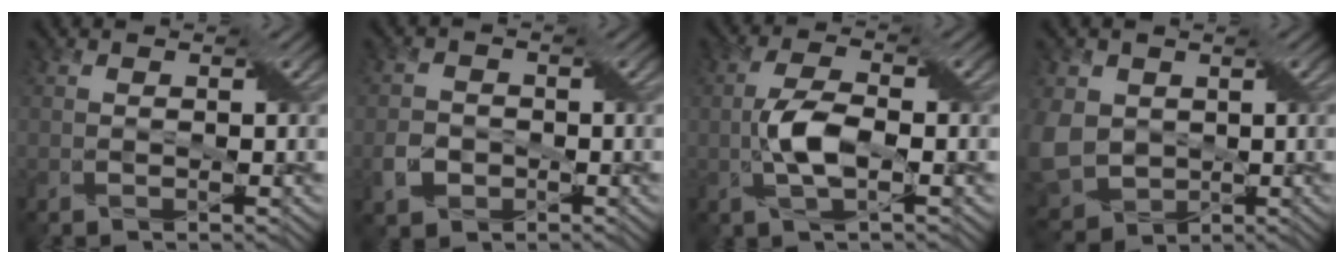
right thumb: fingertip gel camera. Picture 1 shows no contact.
{"total": 2.9, "force": [-1.5, 2.3, 0.9], "torque": [-0.022, -0.005, -0.032]}
{"total": 5.1, "force": [-1.3, 1.9, 4.6], "torque": [-0.108, 0.008, -0.030]}
{"total": 8.3, "force": [-0.1, 7.0, 4.4], "torque": [-0.142, -0.012, -0.002]}